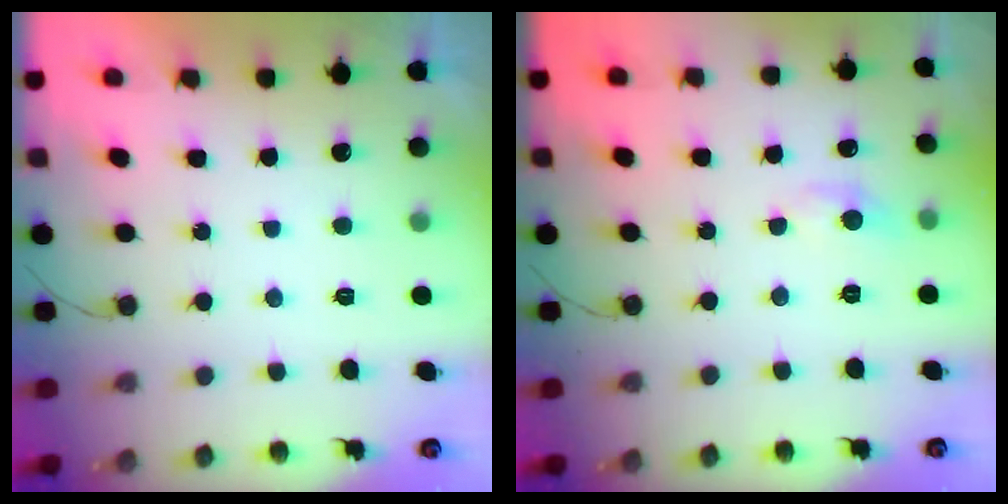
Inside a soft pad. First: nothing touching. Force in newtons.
{"total": 2.8, "press": 2.8, "slide": 0.4}